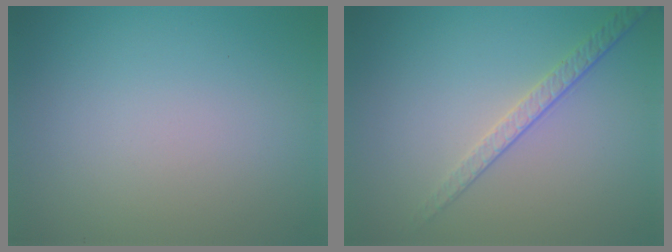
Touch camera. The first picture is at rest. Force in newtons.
{"total": 2.1, "press": 1.6, "slide": 1.4}